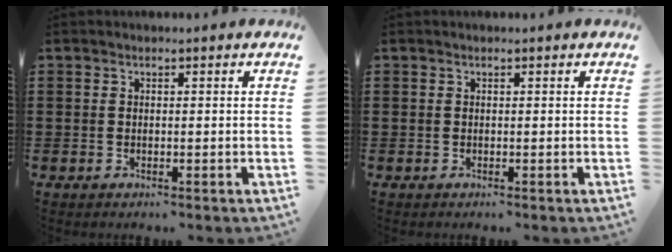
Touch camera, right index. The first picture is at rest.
{"total": 0.0}